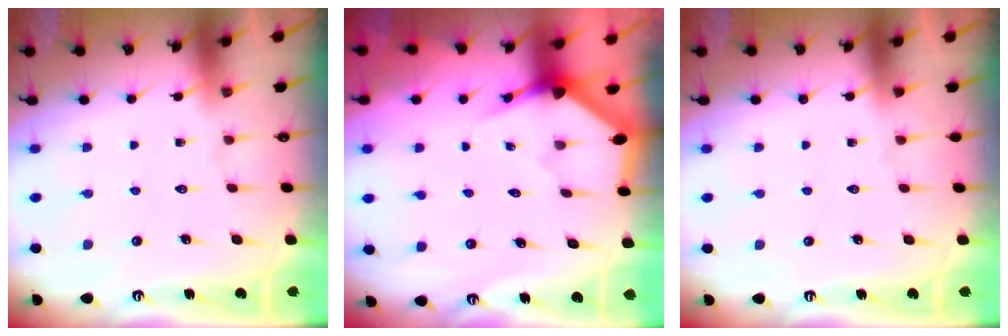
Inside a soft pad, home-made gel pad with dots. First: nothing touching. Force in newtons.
{"total": 3.5, "press": 3.5, "slide": 0.1}
{"total": 0.0}